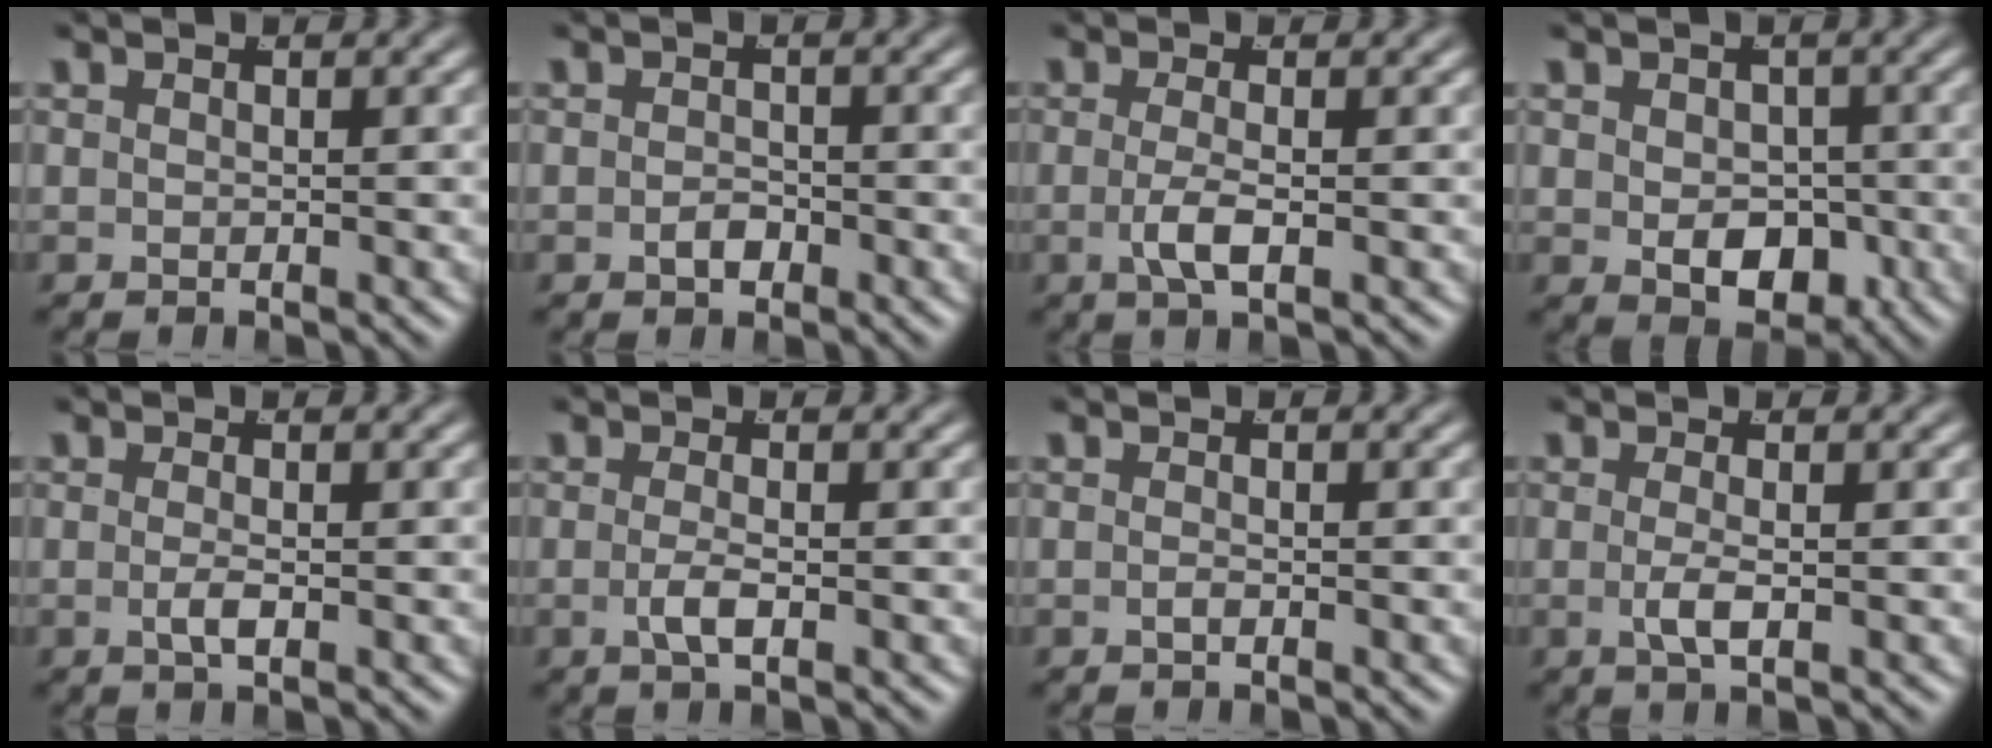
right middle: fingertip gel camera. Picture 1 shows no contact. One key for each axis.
{"total": 1.1, "fx": -0.9, "fy": 0.4, "fz": 0.6, "tx": -0.008, "ty": -0.008, "tz": -0.009}
{"total": 2.2, "fx": -0.8, "fy": 0.0, "fz": 2.0, "tx": -0.042, "ty": -0.014, "tz": -0.008}
{"total": 4.8, "fx": -1.3, "fy": 3.2, "fz": 3.3, "tx": -0.043, "ty": -0.036, "tz": -0.003}
{"total": 1.2, "fx": -0.6, "fy": -0.2, "fz": 1.1, "tx": -0.019, "ty": -0.009, "tz": -0.006}
{"total": 1.6, "fx": -0.8, "fy": -0.2, "fz": 1.4, "tx": -0.030, "ty": -0.012, "tz": -0.010}
{"total": 0.6, "fx": -0.5, "fy": -0.2, "fz": 0.2, "tx": -0.006, "ty": -0.004, "tz": -0.007}
{"total": 1.7, "fx": -0.5, "fy": -0.2, "fz": 1.6, "tx": -0.035, "ty": -0.013, "tz": -0.003}